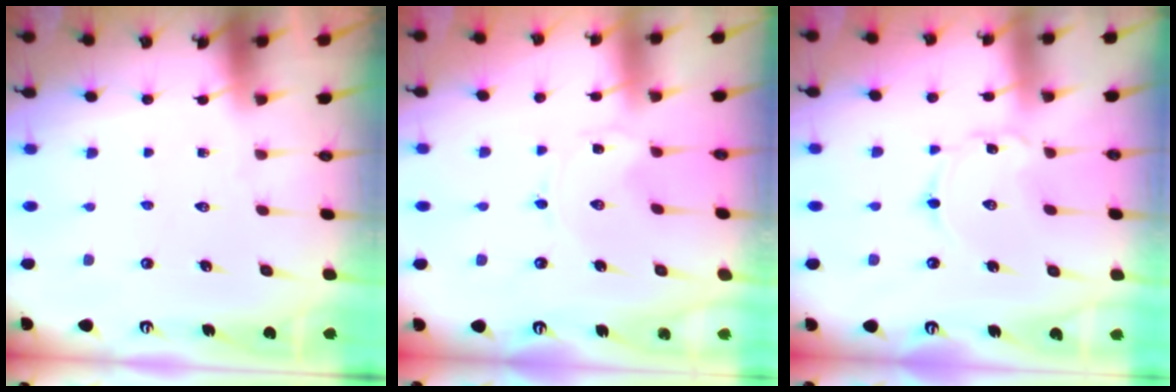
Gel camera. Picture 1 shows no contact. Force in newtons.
{"total": 0.0}
{"total": 2.3, "press": 2.3, "slide": 0.2}